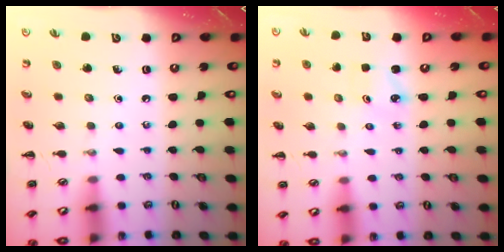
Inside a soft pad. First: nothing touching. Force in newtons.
{"total": 1.9, "press": 1.8, "slide": 0.5}